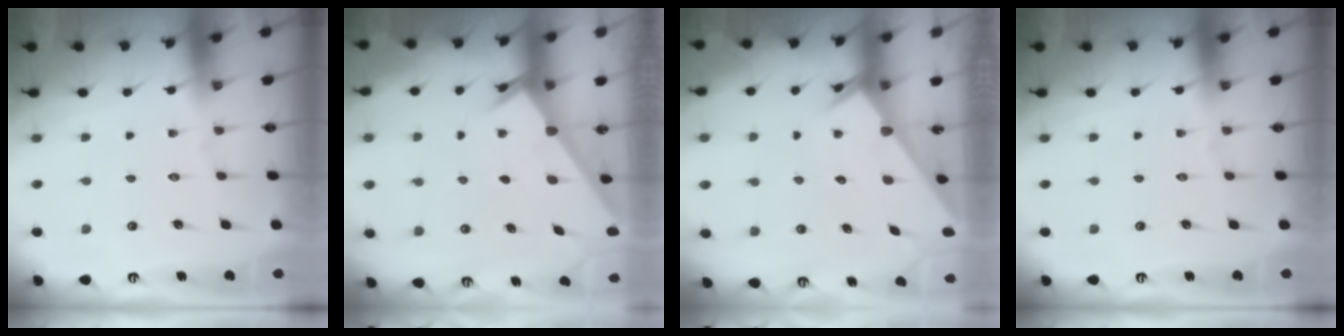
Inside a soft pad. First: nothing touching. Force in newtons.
{"total": 2.4, "press": 2.4, "slide": 0.3}
{"total": 2.0, "press": 2.0, "slide": 0.1}
{"total": 0.0}